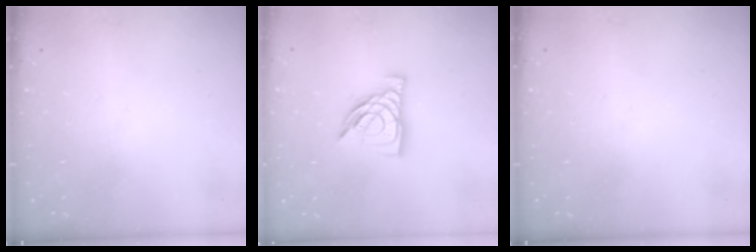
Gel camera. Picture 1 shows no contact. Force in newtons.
{"total": 12.2, "press": 12.1, "slide": 1.2}
{"total": 0.0}